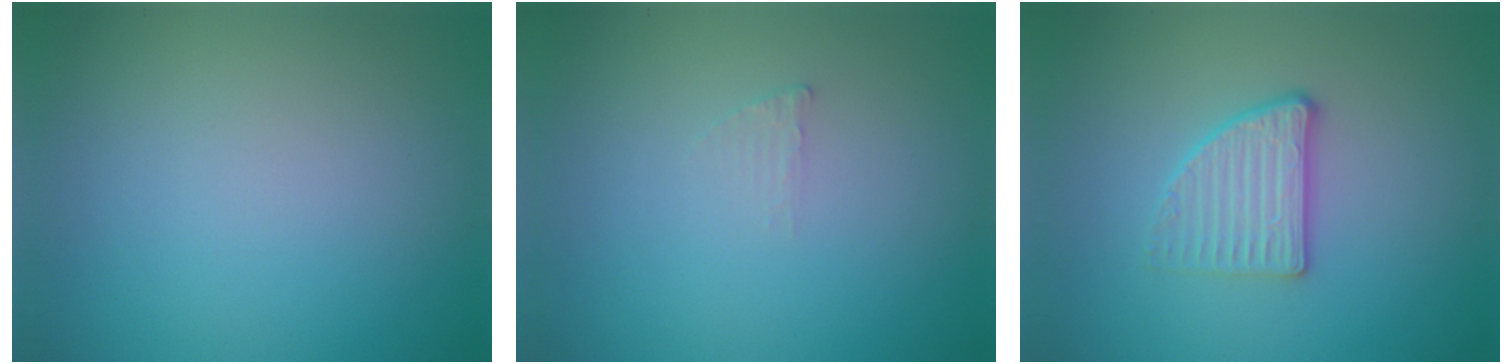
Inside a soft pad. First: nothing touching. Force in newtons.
{"total": 0.6, "press": 0.6, "slide": 0.1}
{"total": 2.8, "press": 2.5, "slide": 1.4}